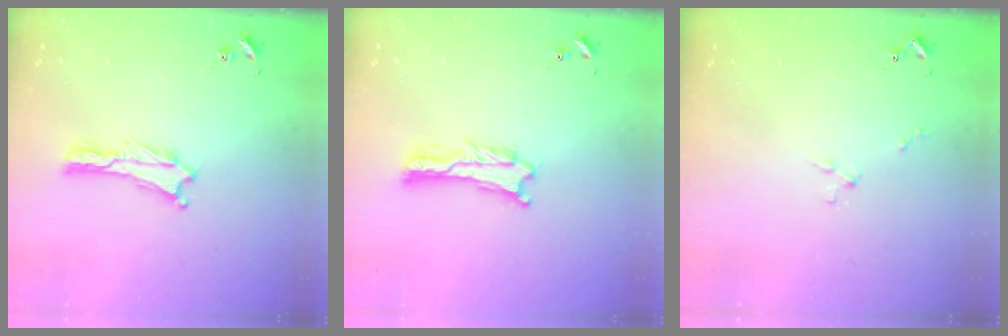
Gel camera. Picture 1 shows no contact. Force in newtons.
{"total": 1.0, "press": 1.0, "slide": 0.2}
{"total": 1.3, "press": 1.2, "slide": 0.1}